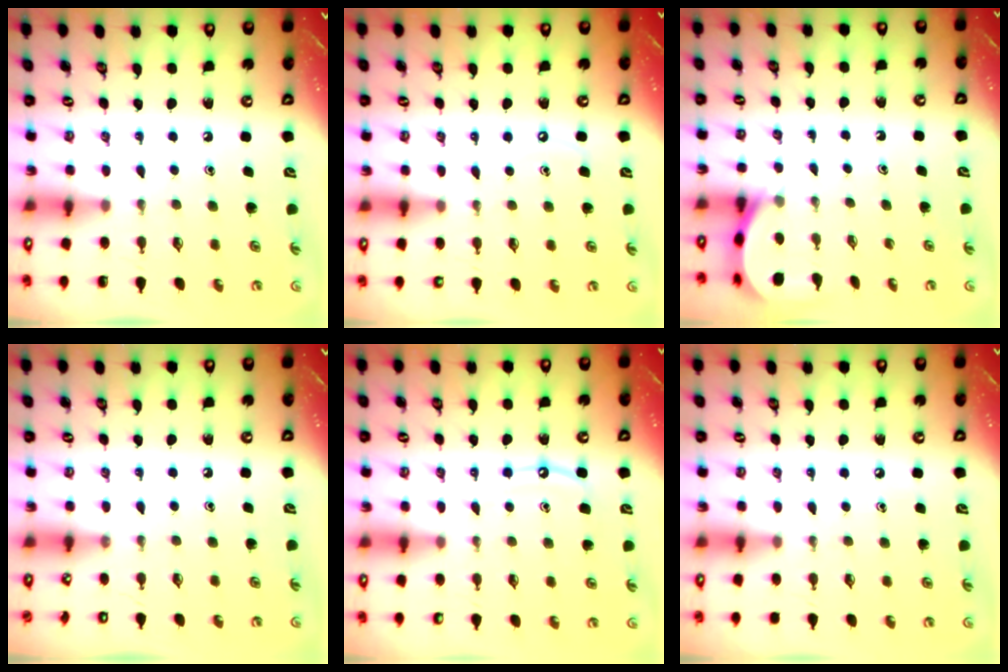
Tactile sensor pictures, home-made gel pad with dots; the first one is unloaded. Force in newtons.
{"total": 3.8, "press": 3.8, "slide": 0.4}
{"total": 3.8, "press": 3.8, "slide": 0.4}
{"total": 0.0}
{"total": 7.1, "press": 7.0, "slide": 0.6}
{"total": 2.7, "press": 2.7, "slide": 0.4}